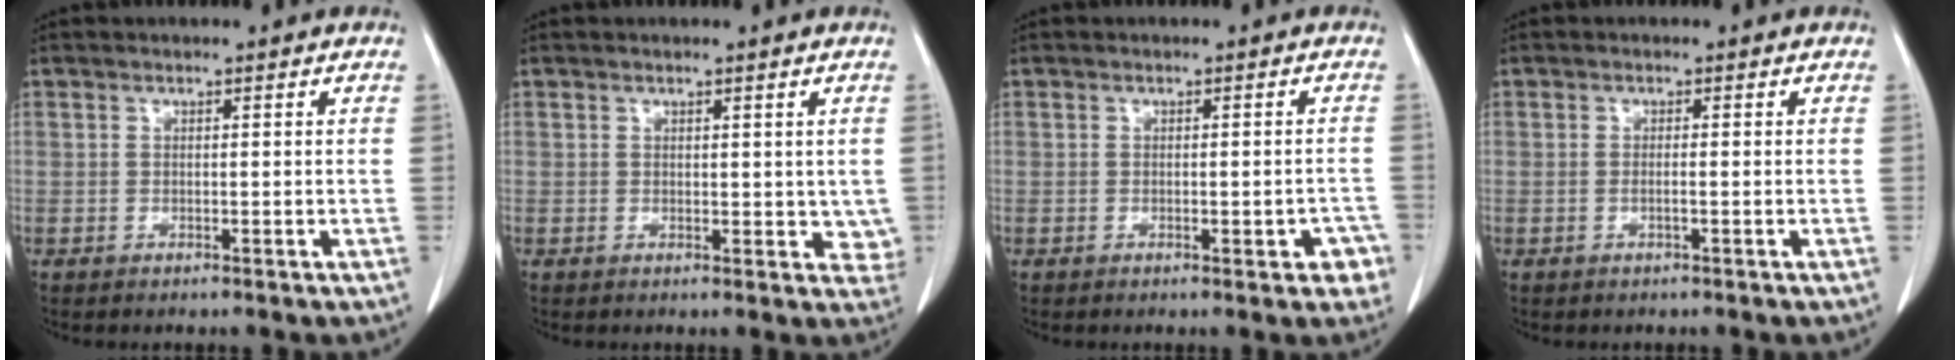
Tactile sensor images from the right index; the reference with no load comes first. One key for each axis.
{"total": 3.0, "fx": 0.8, "fy": 2.0, "fz": 2.0, "tx": -0.005, "ty": -0.006, "tz": 0.012}
{"total": 3.6, "fx": -1.5, "fy": 1.3, "fz": 3.1, "tx": -0.023, "ty": 0.006, "tz": -0.010}
{"total": 0.7, "fx": -0.1, "fy": -0.1, "fz": 0.6, "tx": -0.012, "ty": 0.002, "tz": 0.001}